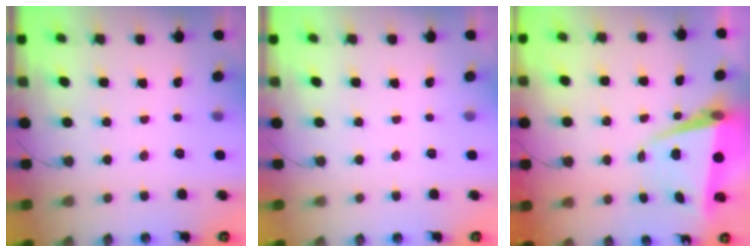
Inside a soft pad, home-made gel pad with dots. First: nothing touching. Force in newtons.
{"total": 0.0}
{"total": 6.7, "press": 6.5, "slide": 1.9}